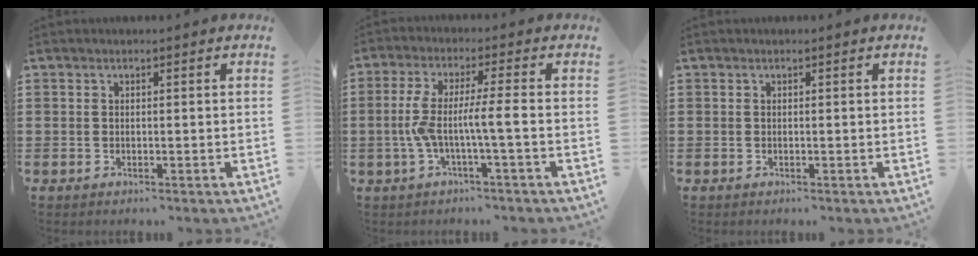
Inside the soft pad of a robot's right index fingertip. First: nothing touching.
{"total": 6.4, "force": [-1.4, 0.0, 6.2], "torque": [-0.134, -0.011, -0.037]}
{"total": 0.0}